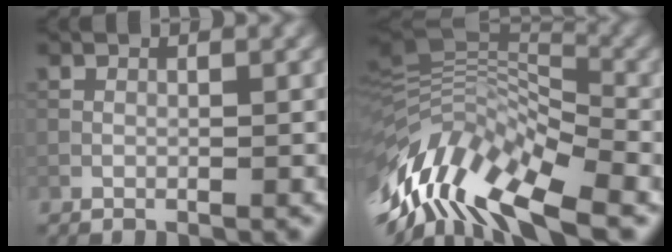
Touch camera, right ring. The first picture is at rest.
{"total": 13.2, "force": [-5.2, 5.9, 10.6], "torque": [-0.220, 0.011, -0.095]}